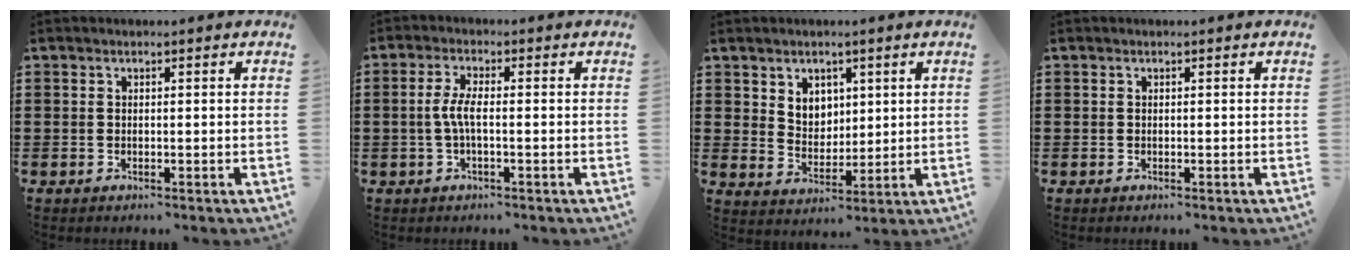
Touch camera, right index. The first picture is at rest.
{"total": 3.8, "force": [-0.6, 0.8, 3.6], "torque": [-0.089, -0.006, -0.020]}
{"total": 4.5, "force": [2.8, 3.4, 0.8], "torque": [-0.026, 0.002, 0.049]}
{"total": 0.0}